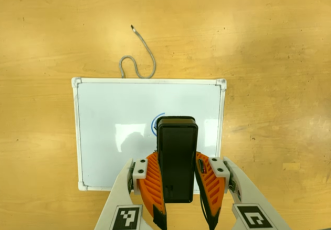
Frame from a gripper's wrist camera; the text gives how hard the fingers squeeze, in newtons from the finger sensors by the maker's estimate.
{"total": 7.4, "left": 5.7, "right": 9.0}